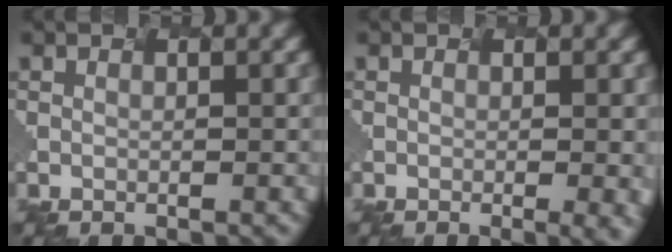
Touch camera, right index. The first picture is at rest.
{"total": 2.9, "force": [-0.9, 0.6, 2.7], "torque": [-0.027, -0.004, 0.013]}